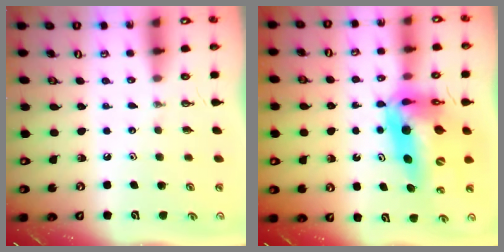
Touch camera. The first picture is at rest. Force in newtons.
{"total": 17.9, "press": 17.4, "slide": 4.4}